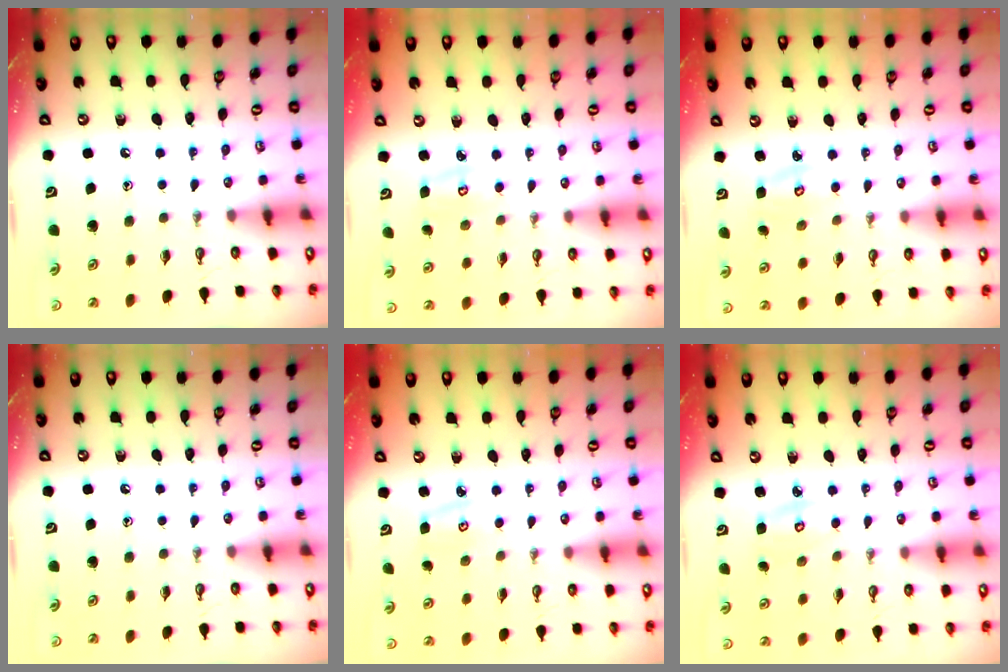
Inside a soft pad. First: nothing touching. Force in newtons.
{"total": 3.5, "press": 3.5, "slide": 0.3}
{"total": 3.5, "press": 3.4, "slide": 0.4}
{"total": 0.0}
{"total": 3.5, "press": 3.4, "slide": 0.4}
{"total": 3.1, "press": 3.1, "slide": 0.2}